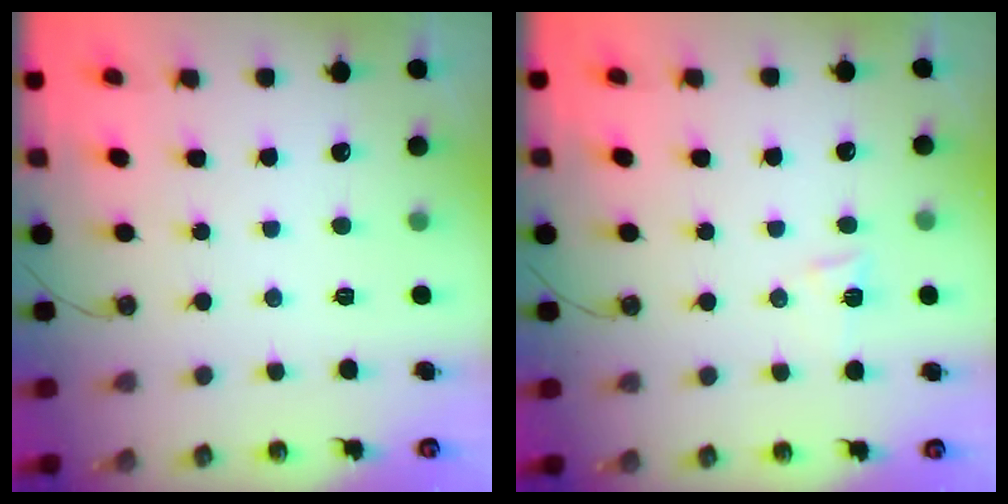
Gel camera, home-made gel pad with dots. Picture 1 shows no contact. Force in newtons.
{"total": 5.6, "press": 5.1, "slide": 2.4}